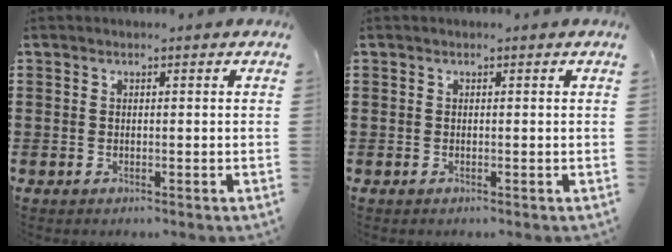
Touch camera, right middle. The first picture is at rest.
{"total": 0.0}